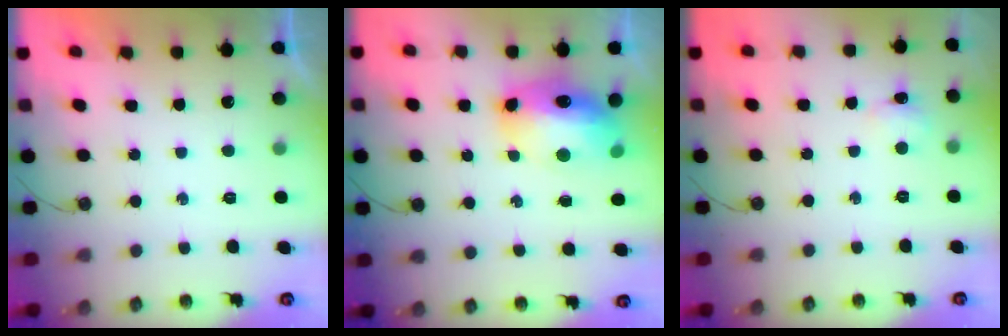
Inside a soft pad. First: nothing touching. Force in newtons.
{"total": 13.8, "press": 13.8, "slide": 1.5}
{"total": 5.1, "press": 4.7, "slide": 2.0}